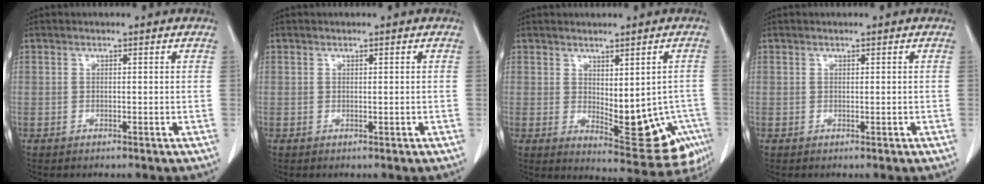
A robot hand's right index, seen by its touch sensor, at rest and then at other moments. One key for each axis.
{"total": 0.0}
{"total": 11.4, "fx": -2.7, "fy": 5.0, "fz": 9.9, "tx": -0.101, "ty": -0.006, "tz": -0.022}
{"total": 0.0}